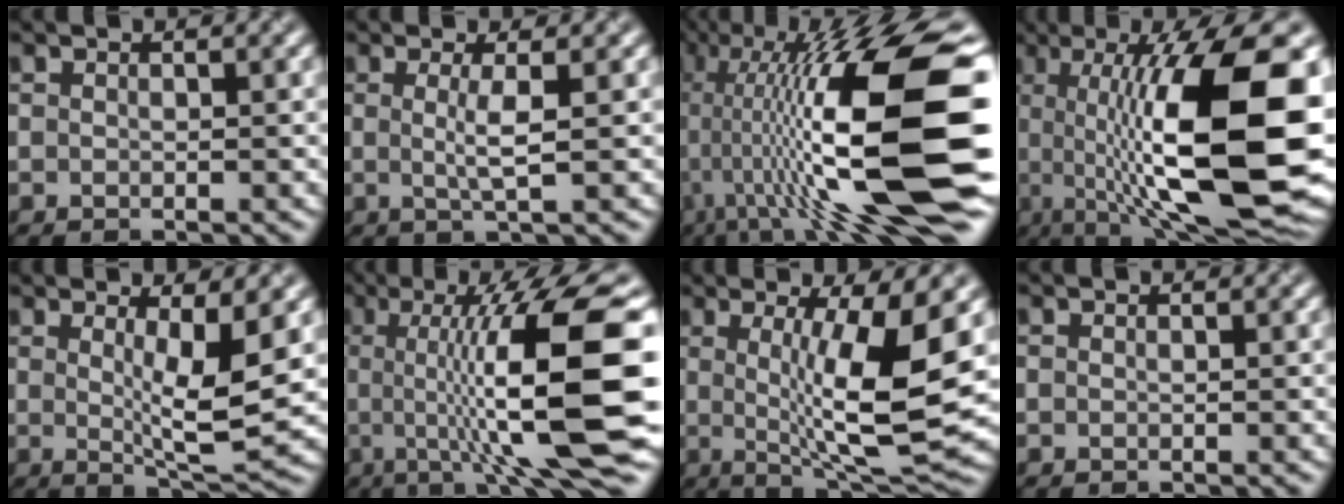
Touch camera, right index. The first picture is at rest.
{"total": 2.4, "force": [0.1, 0.4, 2.4], "torque": [-0.046, -0.004, -0.002]}
{"total": 17.8, "force": [-1.0, 4.6, 17.2], "torque": [-0.301, 0.038, -0.021]}
{"total": 16.6, "force": [-0.1, 4.8, 15.9], "torque": [-0.237, 0.014, -0.002]}
{"total": 6.1, "force": [0.9, 1.1, 5.9], "torque": [-0.087, -0.014, 0.020]}
{"total": 14.0, "force": [-0.4, 2.8, 13.7], "torque": [-0.195, 0.005, -0.011]}
{"total": 10.3, "force": [0.6, 2.2, 10.1], "torque": [-0.148, -0.009, 0.014]}
{"total": 0.0}